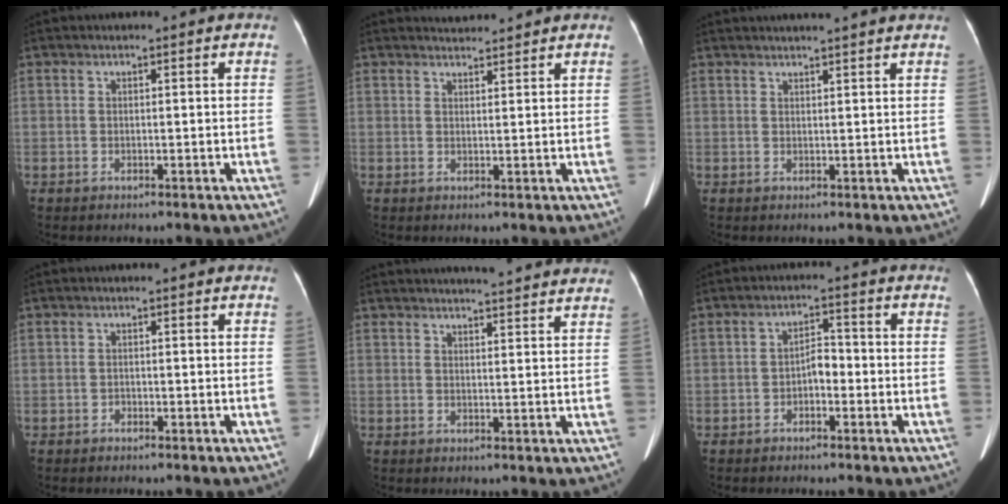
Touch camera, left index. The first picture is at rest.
{"total": 2.4, "force": [2.4, -0.1, -0.1], "torque": [-0.002, 0.013, 0.041]}
{"total": 7.1, "force": [6.5, -0.4, 2.9], "torque": [-0.034, 0.027, 0.071]}
{"total": 0.5, "force": [-0.5, 0.3, 0.1], "torque": [-0.002, 0.002, -0.011]}
{"total": 11.9, "force": [11.1, 0.9, 4.2], "torque": [-0.048, 0.010, 0.121]}
{"total": 3.0, "force": [-1.1, 1.4, 2.3], "torque": [-0.035, 0.016, -0.022]}